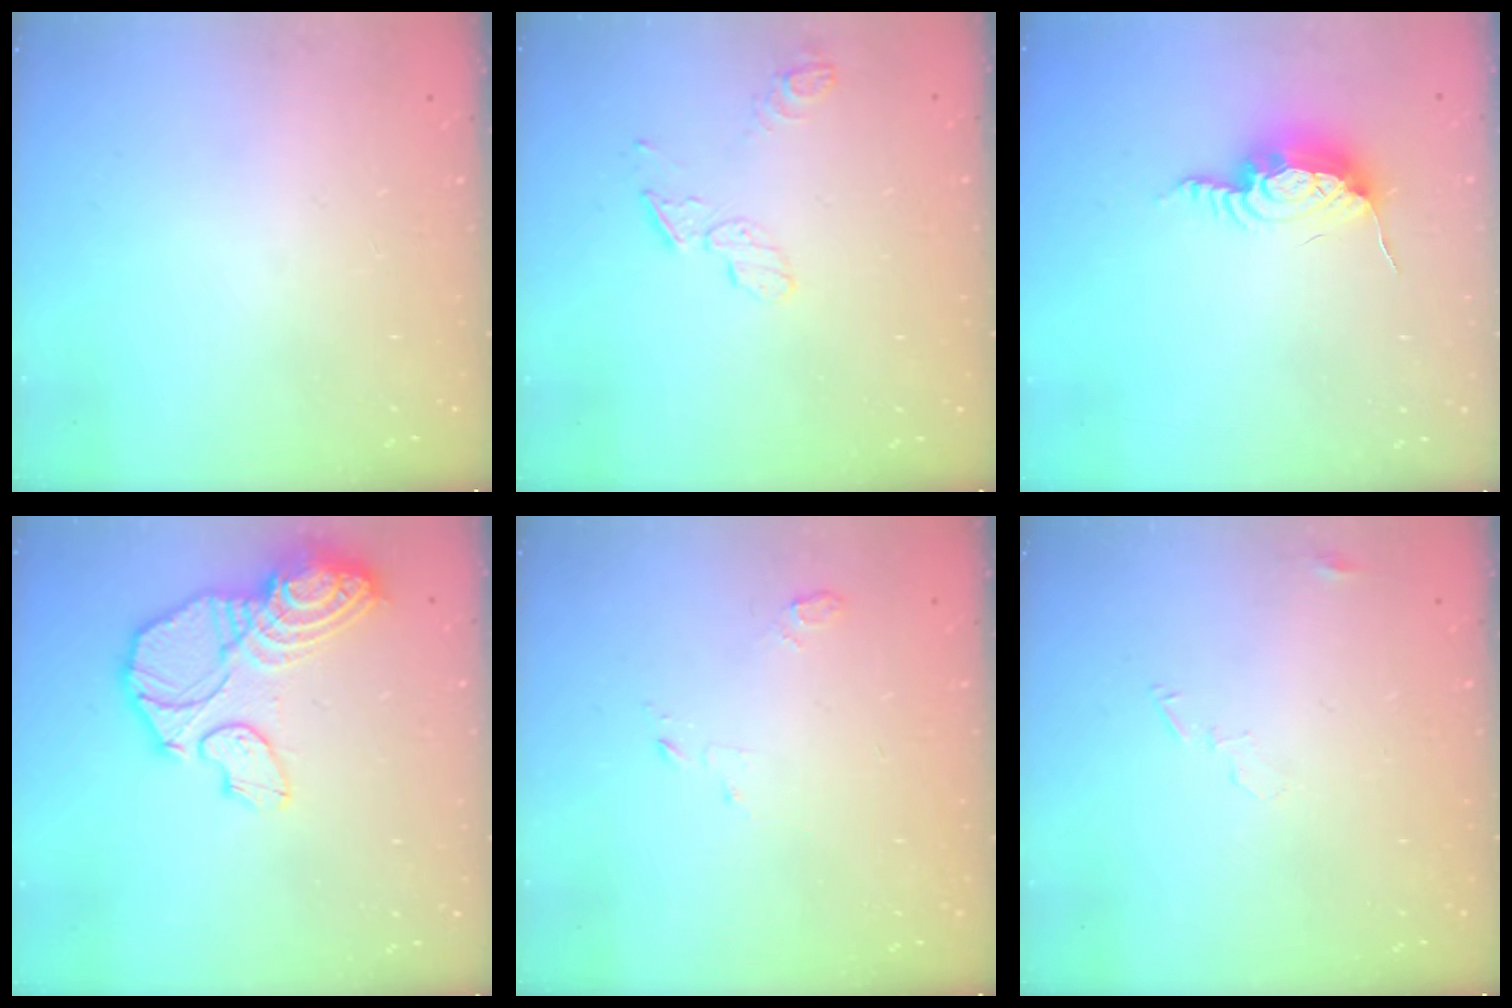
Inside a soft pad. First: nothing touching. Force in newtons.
{"total": 5.5, "press": 5.5, "slide": 0.3}
{"total": 11.0, "press": 11.0, "slide": 1.0}
{"total": 17.2, "press": 17.1, "slide": 1.6}
{"total": 2.8, "press": 2.8, "slide": 0.3}
{"total": 4.3, "press": 4.3, "slide": 0.3}